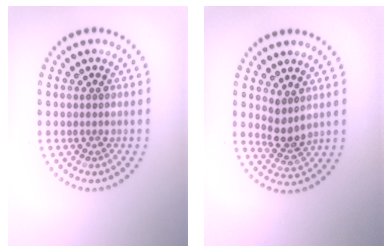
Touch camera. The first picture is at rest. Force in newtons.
{"total": 2.5, "press": 1.9, "slide": 1.6}